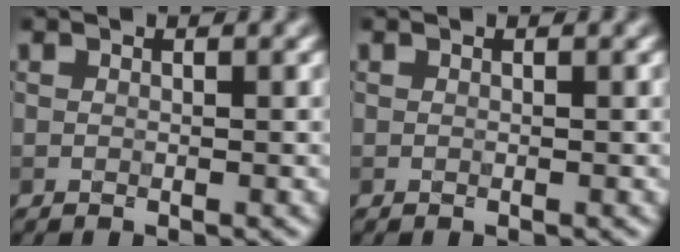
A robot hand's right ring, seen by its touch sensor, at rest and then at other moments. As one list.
[{"total": 0.0}]